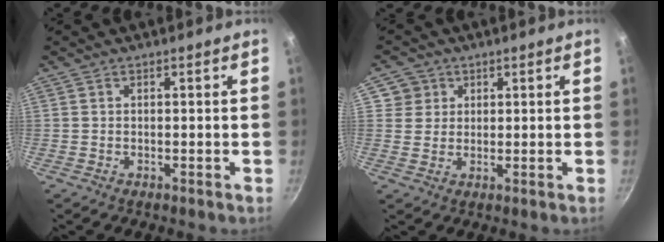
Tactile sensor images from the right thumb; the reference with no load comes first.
{"total": 4.2, "force": [1.6, 3.9, 0.3], "torque": [0.031, 0.007, 0.024]}